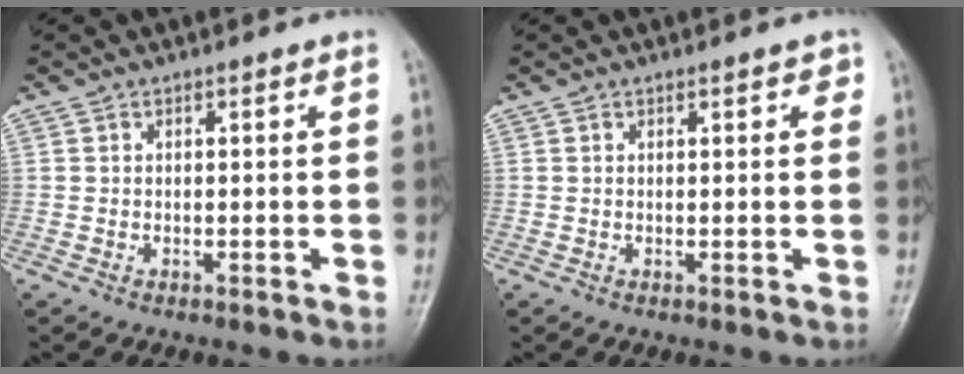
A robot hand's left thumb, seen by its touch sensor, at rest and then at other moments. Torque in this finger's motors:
{"motor_torque": [-0.02, 0.23, -0.11, -0.03, 0.00]}